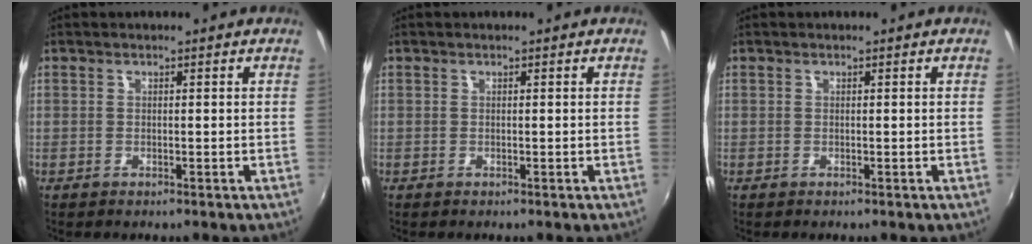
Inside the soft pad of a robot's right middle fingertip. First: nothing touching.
{"total": 0.0}
{"total": 0.0}